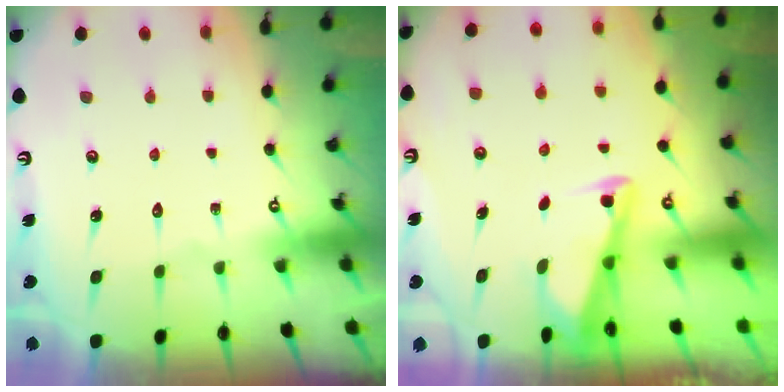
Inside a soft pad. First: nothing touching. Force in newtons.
{"total": 2.7, "press": 2.7, "slide": 0.3}